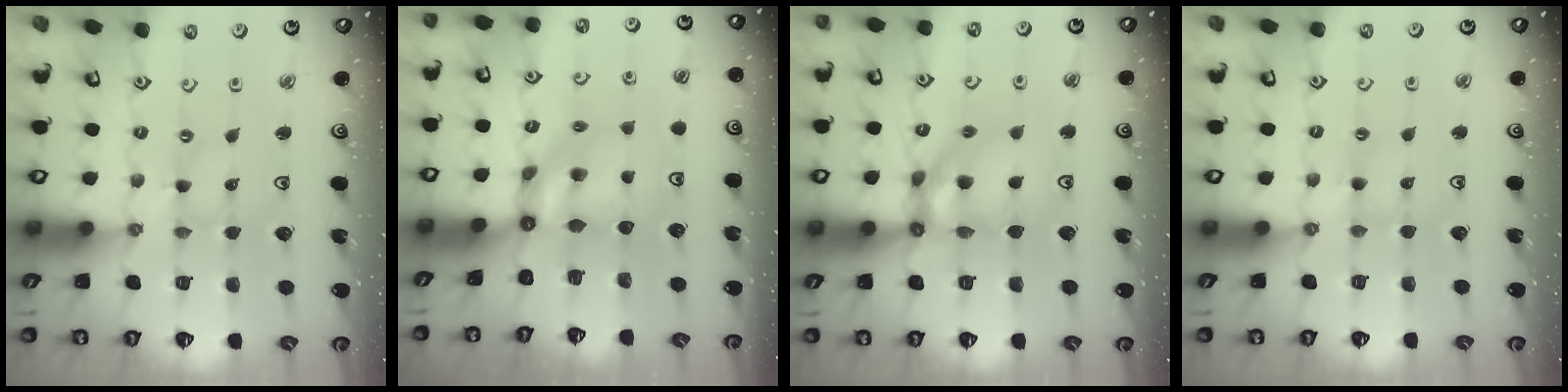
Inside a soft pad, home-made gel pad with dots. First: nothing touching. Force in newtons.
{"total": 5.5, "press": 5.5, "slide": 0.3}
{"total": 13.2, "press": 13.1, "slide": 1.5}
{"total": 2.2, "press": 2.1, "slide": 0.4}